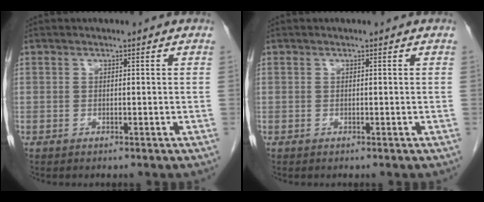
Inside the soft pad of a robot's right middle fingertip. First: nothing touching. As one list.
[{"total": 0.0}]